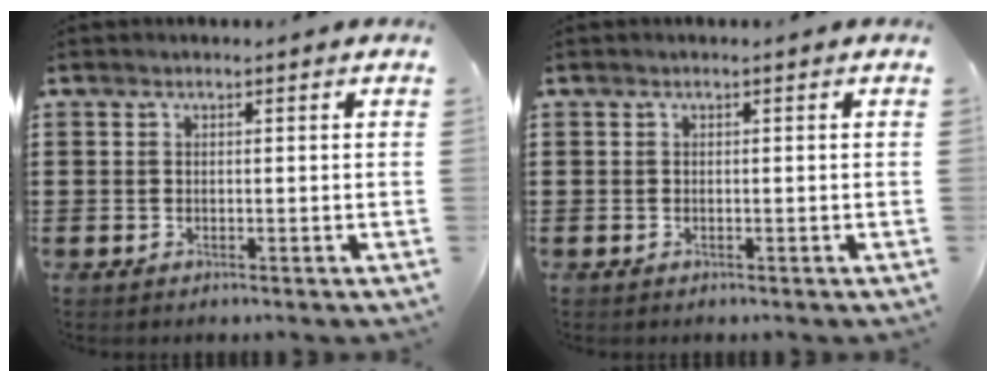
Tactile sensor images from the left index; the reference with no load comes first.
{"total": 0.0}